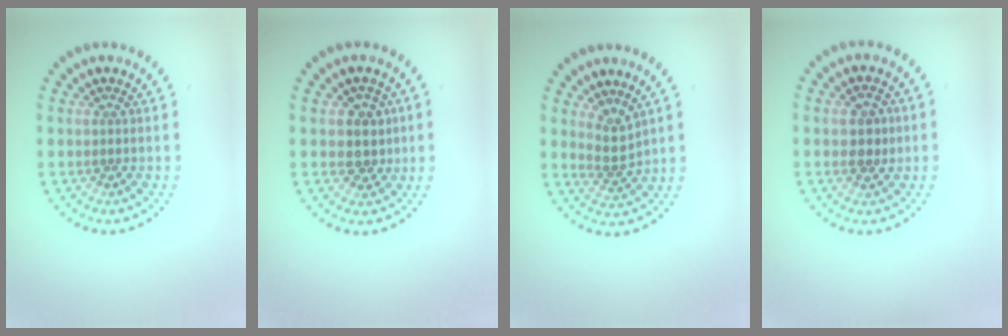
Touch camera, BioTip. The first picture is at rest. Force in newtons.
{"total": 2.4, "press": 2.2, "slide": 1.1}
{"total": 2.2, "press": 1.7, "slide": 1.4}
{"total": 2.3, "press": 2.3, "slide": 0.2}